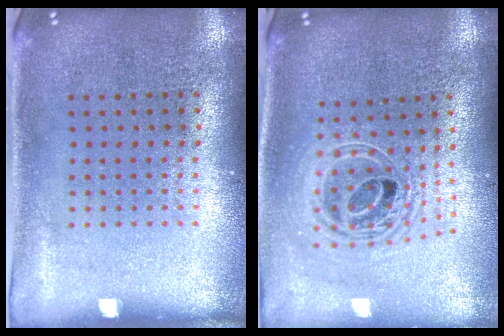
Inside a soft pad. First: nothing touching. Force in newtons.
{"total": 2.1, "press": 1.6, "slide": 1.3}